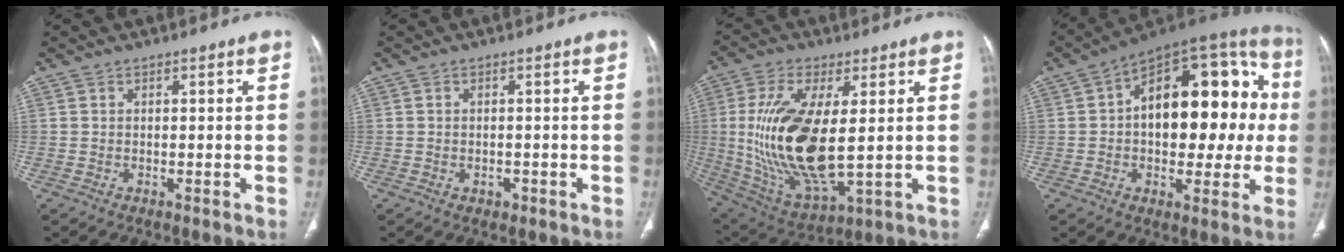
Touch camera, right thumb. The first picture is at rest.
{"total": 1.4, "force": [-0.5, 1.0, 0.8], "torque": [-0.009, 0.003, -0.004]}
{"total": 20.3, "force": [1.1, 8.2, 18.5], "torque": [-0.384, -0.023, 0.036]}
{"total": 26.1, "force": [1.9, 14.2, 21.8], "torque": [-0.265, 0.045, 0.021]}